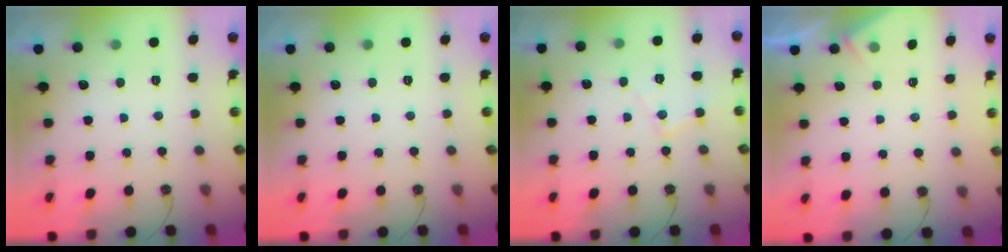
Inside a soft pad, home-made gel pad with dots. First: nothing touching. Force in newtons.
{"total": 0.0}
{"total": 6.8, "press": 6.8, "slide": 0.5}
{"total": 2.9, "press": 2.8, "slide": 0.5}